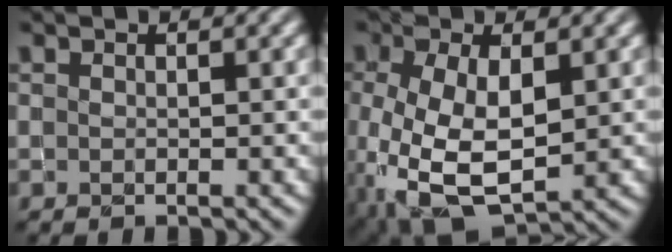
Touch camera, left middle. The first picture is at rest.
{"total": 9.1, "force": [-1.6, 5.0, 7.4], "torque": [-0.181, -0.020, -0.022]}